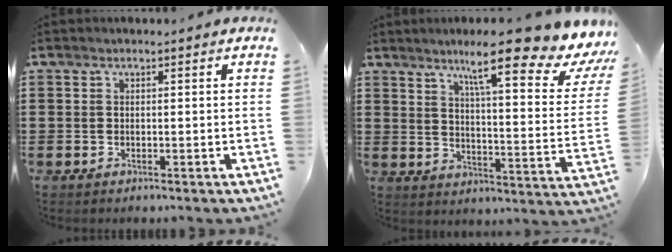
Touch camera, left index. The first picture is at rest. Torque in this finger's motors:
{"motor_torque": [2.14, 0.00, 1.05, 0.21]}